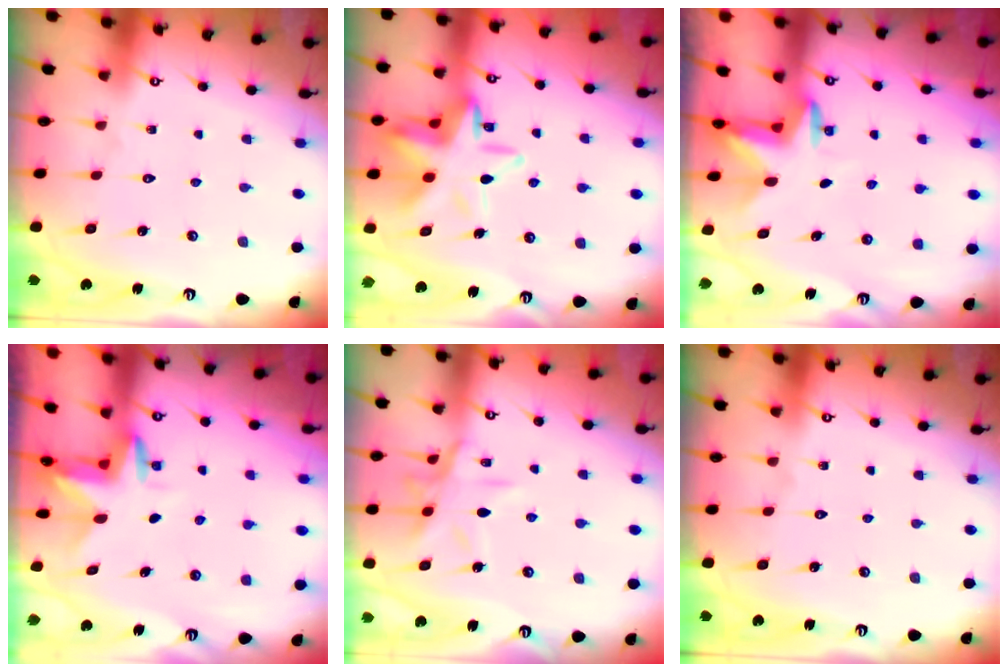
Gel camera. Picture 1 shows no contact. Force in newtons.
{"total": 12.9, "press": 12.6, "slide": 2.5}
{"total": 2.9, "press": 2.9, "slide": 0.5}
{"total": 3.0, "press": 3.0, "slide": 0.2}
{"total": 11.5, "press": 11.4, "slide": 0.9}
{"total": 0.0}